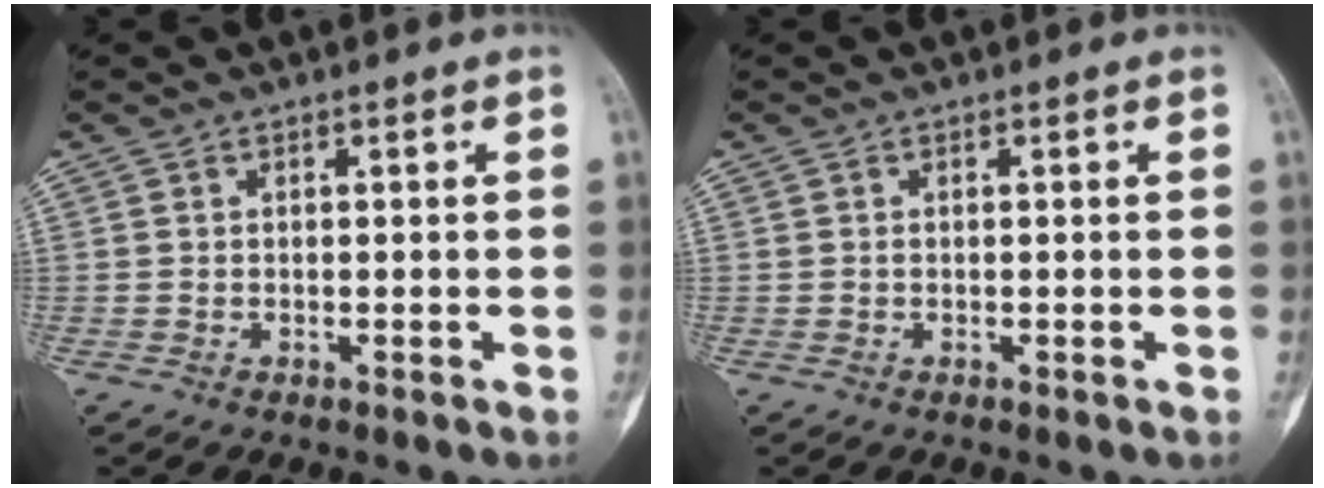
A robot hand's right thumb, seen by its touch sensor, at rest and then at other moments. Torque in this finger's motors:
{"motor_torque": [0.33, -0.02, 0.12, 0.00, 0.05]}